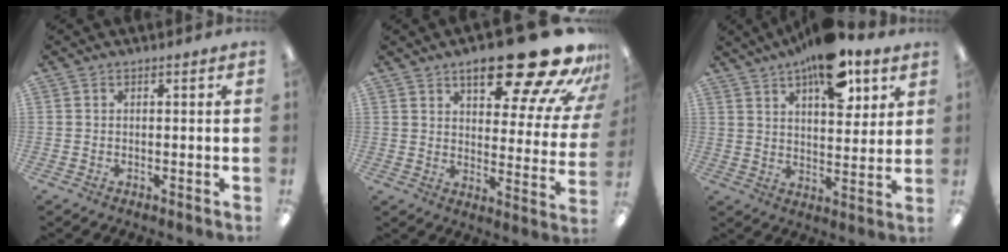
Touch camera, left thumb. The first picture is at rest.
{"total": 23.2, "force": [15.2, 7.3, 16.0], "torque": [-0.209, -0.104, 0.239]}
{"total": 14.4, "force": [9.3, 6.1, 9.1], "torque": [-0.124, -0.045, 0.155]}